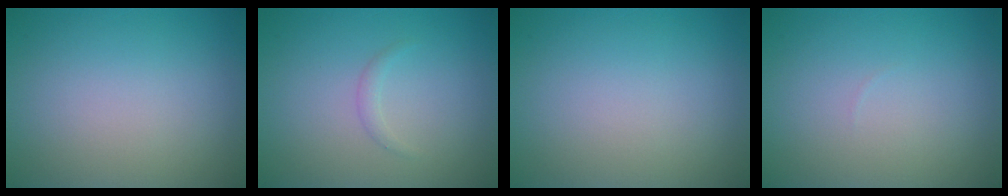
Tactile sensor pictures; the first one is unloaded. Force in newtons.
{"total": 0.8, "press": 0.8, "slide": 0.1}
{"total": 0.0}
{"total": 0.0}